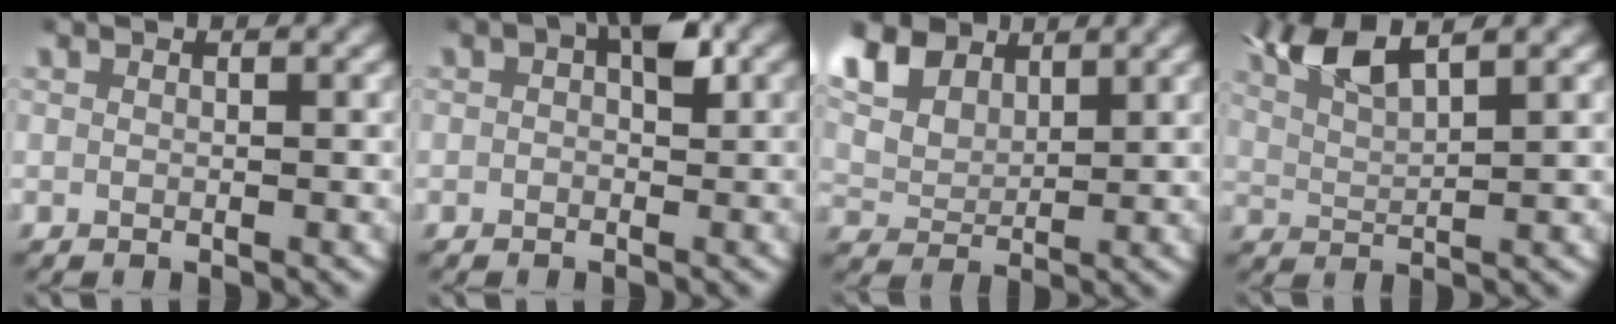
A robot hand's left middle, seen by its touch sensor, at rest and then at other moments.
{"total": 2.7, "force": [0.8, 1.2, 2.3], "torque": [-0.030, 0.006, 0.010]}
{"total": 8.9, "force": [4.4, 6.4, 4.5], "torque": [-0.107, 0.009, 0.068]}
{"total": 5.0, "force": [3.2, 1.9, 3.4], "torque": [-0.084, -0.001, 0.055]}